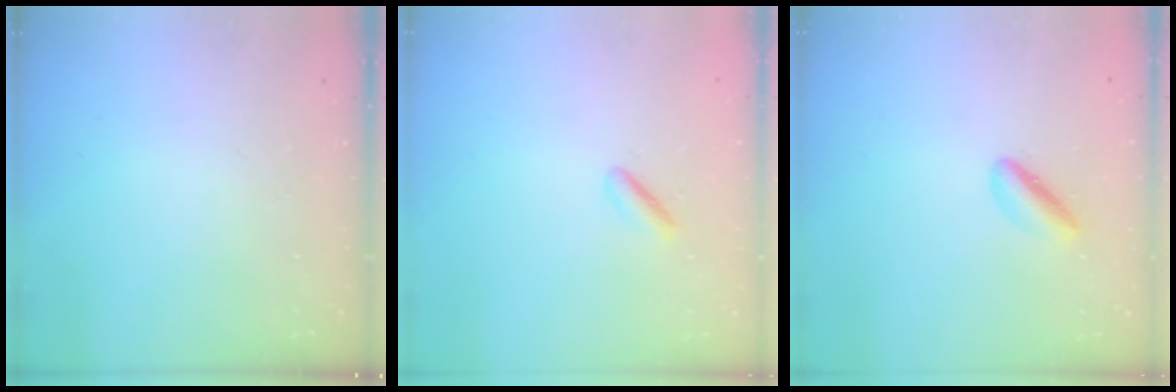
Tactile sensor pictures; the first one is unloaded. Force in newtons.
{"total": 1.5, "press": 1.2, "slide": 0.9}
{"total": 3.3, "press": 3.2, "slide": 0.8}